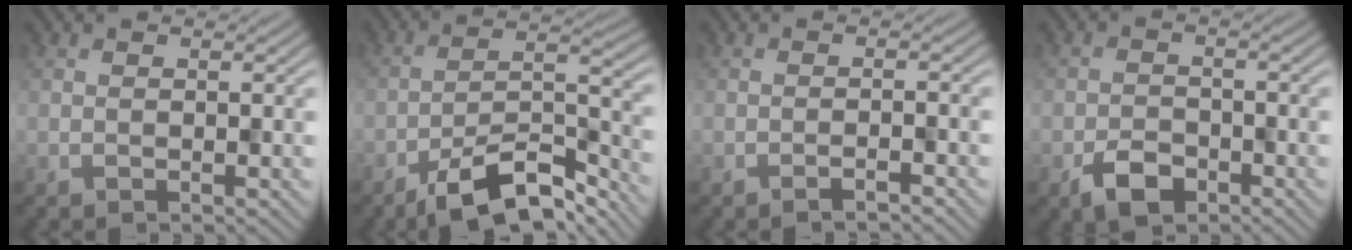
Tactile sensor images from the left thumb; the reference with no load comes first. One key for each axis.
{"total": 11.7, "fx": -8.6, "fy": 3.4, "fz": 7.1, "tx": -0.120, "ty": 0.002, "tz": -0.156}
{"total": 1.7, "fx": -1.3, "fy": 0.1, "fz": 1.1, "tx": -0.017, "ty": 0.004, "tz": -0.027}
{"total": 3.9, "fx": -2.4, "fy": 2.3, "fz": 2.0, "tx": -0.037, "ty": -0.004, "tz": -0.052}